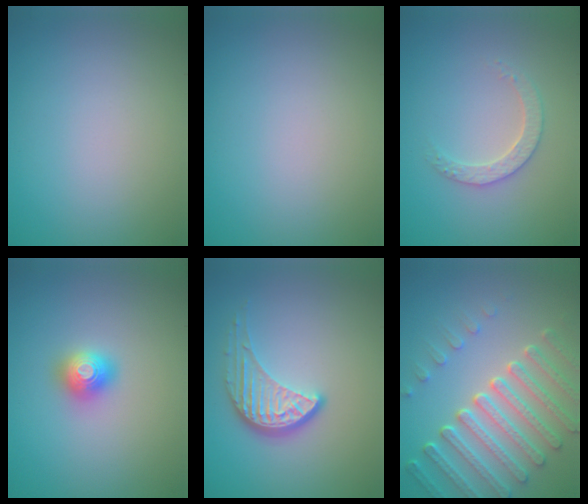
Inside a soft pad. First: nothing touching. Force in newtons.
{"total": 0.0}
{"total": 2.5, "press": 2.4, "slide": 0.7}
{"total": 2.0, "press": 2.0, "slide": 0.2}
{"total": 3.9, "press": 3.0, "slide": 2.5}
{"total": 7.2, "press": 5.4, "slide": 4.7}